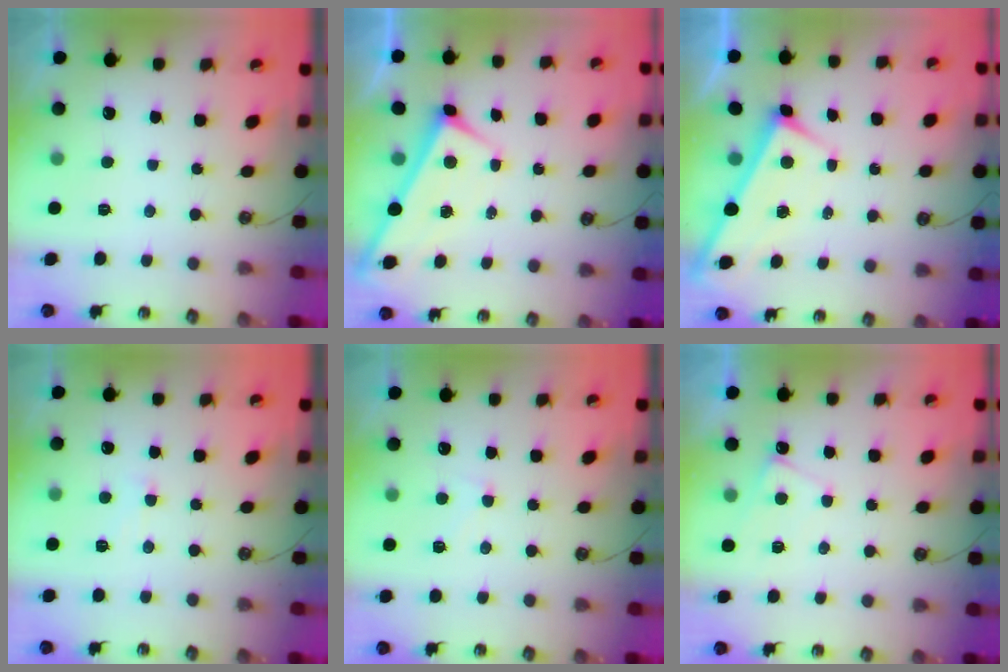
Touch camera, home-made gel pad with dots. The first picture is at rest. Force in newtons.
{"total": 1.9, "press": 1.9, "slide": 0.2}
{"total": 2.6, "press": 2.6, "slide": 0.2}
{"total": 0.8, "press": 0.6, "slide": 0.6}
{"total": 1.3, "press": 1.0, "slide": 0.9}
{"total": 1.7, "press": 1.7, "slide": 0.4}